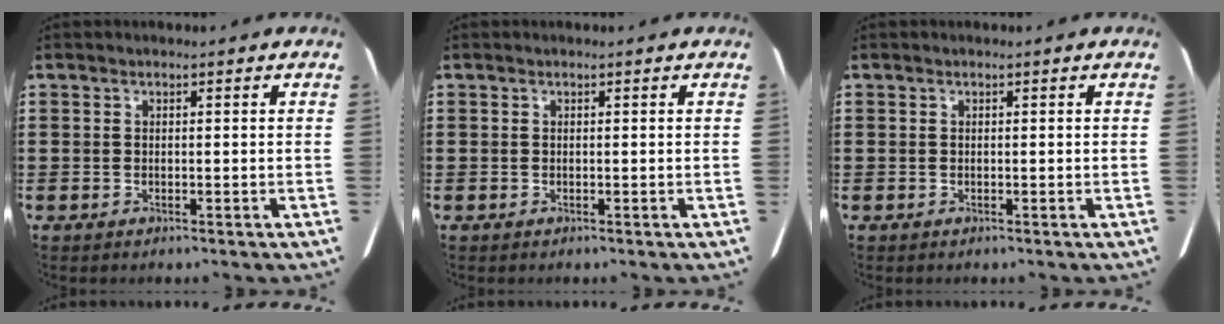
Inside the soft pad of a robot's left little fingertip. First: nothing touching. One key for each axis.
{"total": 0.0}
{"total": 0.0}